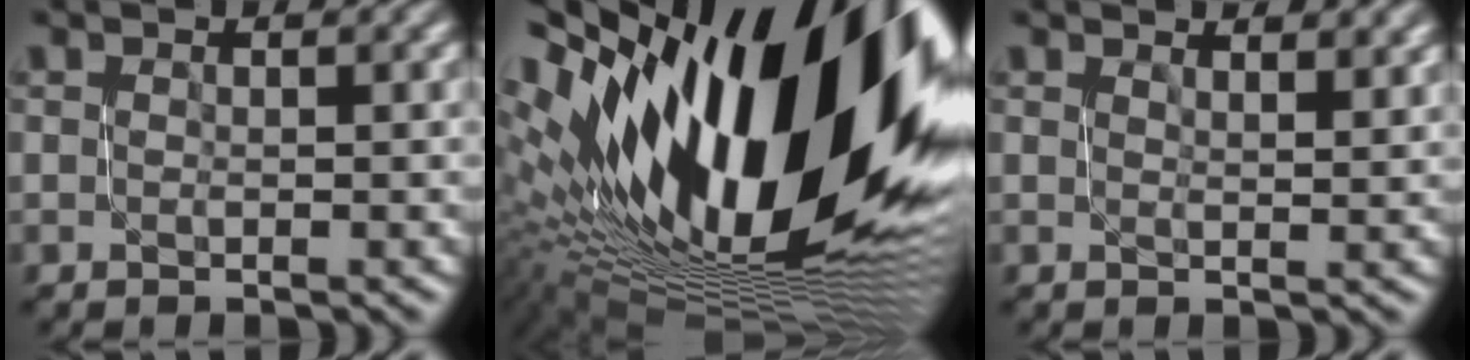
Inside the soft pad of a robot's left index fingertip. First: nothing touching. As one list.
[{"total": 21.2, "force": [5.0, 9.9, 18.0], "torque": [-0.322, 0.020, 0.069]}, {"total": 3.3, "force": [2.6, 1.1, 1.7], "torque": [-0.015, 0.006, 0.033]}]